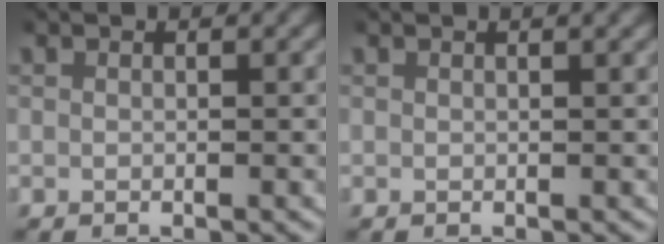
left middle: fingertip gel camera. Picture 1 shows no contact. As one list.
[{"total": 0.9, "force": [0.6, 0.0, 0.7], "torque": [-0.005, 0.006, 0.008]}]